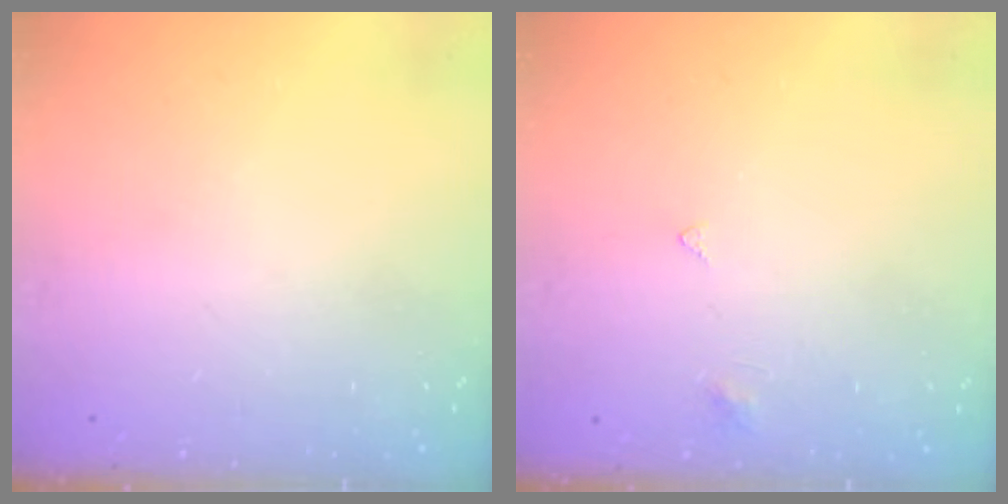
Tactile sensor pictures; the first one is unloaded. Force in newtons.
{"total": 2.5, "press": 2.4, "slide": 0.4}